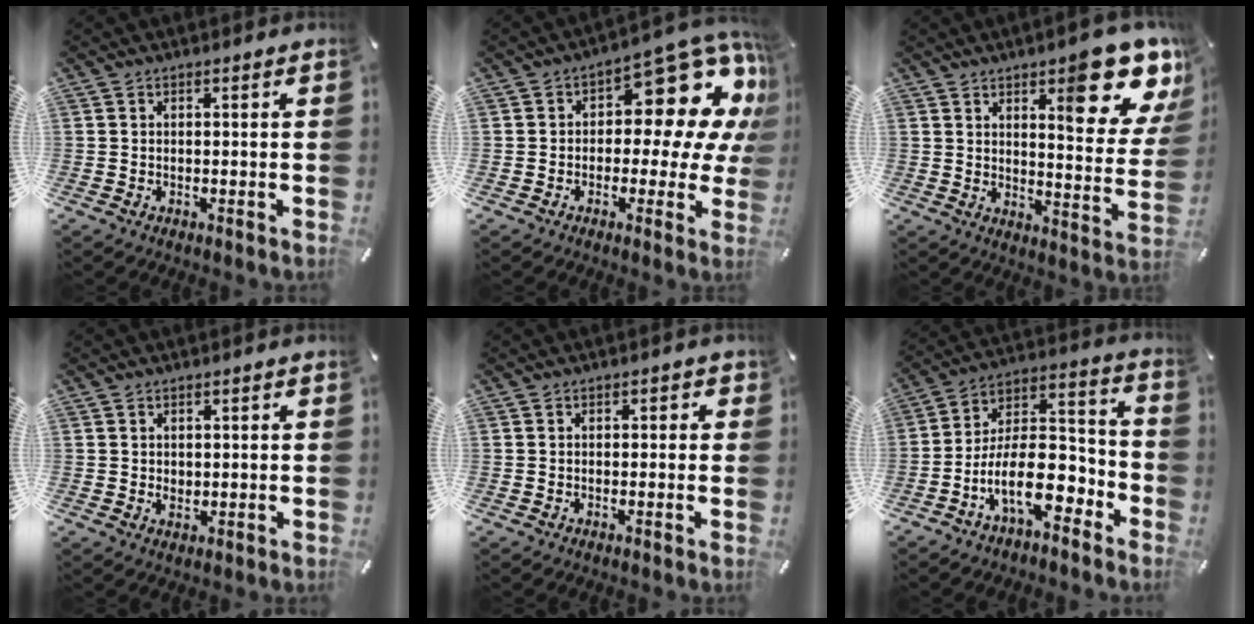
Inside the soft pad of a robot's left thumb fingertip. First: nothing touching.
{"total": 15.1, "force": [6.8, 7.7, 11.0], "torque": [-0.141, -0.063, 0.109]}
{"total": 16.5, "force": [10.4, 5.0, 11.8], "torque": [-0.142, -0.079, 0.165]}
{"total": 1.5, "force": [0.6, 1.3, 0.4], "torque": [-0.001, 0.001, 0.008]}
{"total": 0.9, "force": [-0.3, 0.7, 0.5], "torque": [-0.011, 0.002, -0.007]}
{"total": 16.3, "force": [-7.8, 7.7, 12.1], "torque": [-0.207, 0.021, -0.129]}